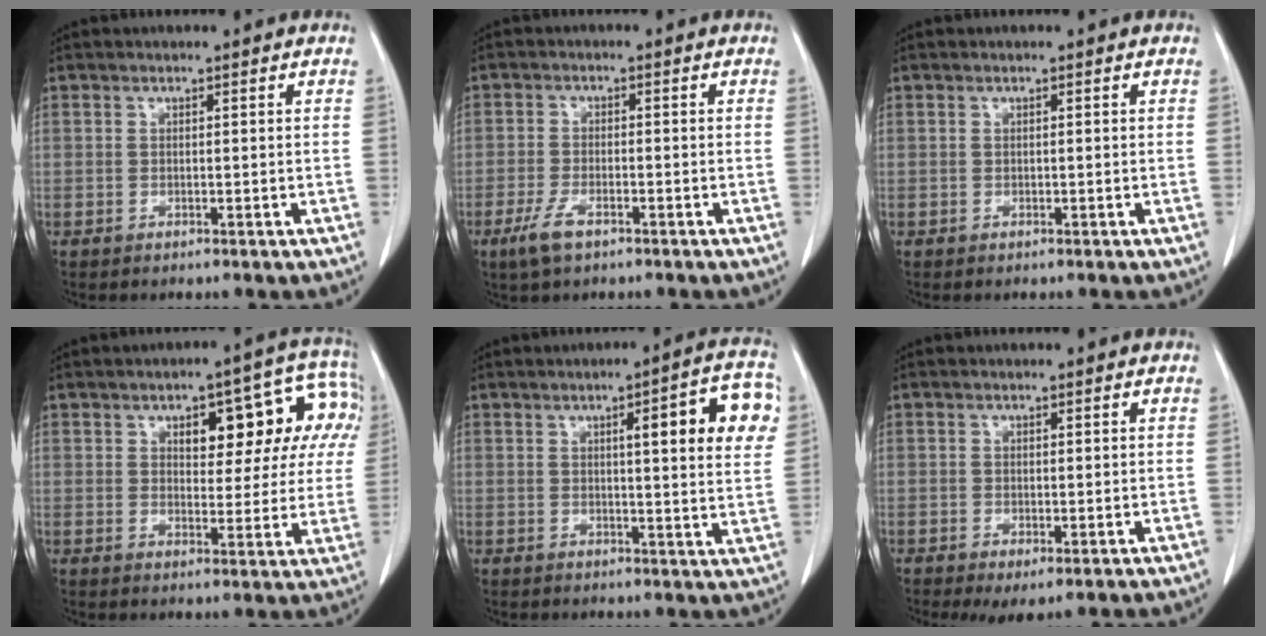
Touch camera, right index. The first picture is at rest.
{"total": 4.2, "force": [-2.6, 1.3, 3.0], "torque": [-0.070, -0.006, -0.046]}
{"total": 0.0}
{"total": 12.5, "force": [4.4, 5.6, 10.2], "torque": [-0.110, 0.041, 0.055]}
{"total": 11.2, "force": [3.5, 1.5, 10.6], "torque": [-0.126, 0.013, 0.036]}
{"total": 2.4, "force": [-0.7, 0.8, 2.2], "torque": [-0.033, -0.009, -0.004]}